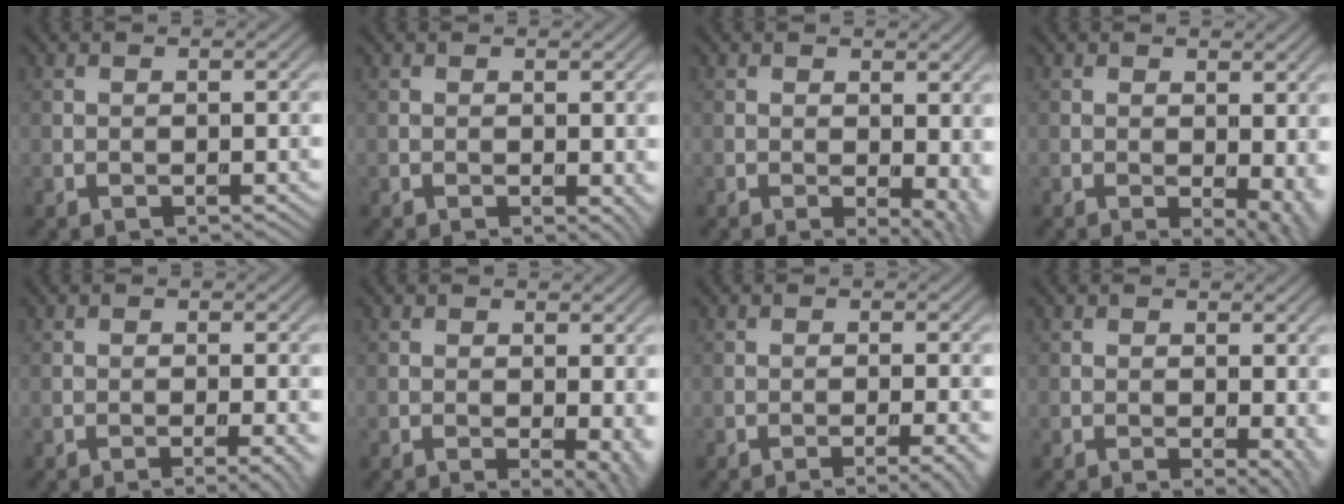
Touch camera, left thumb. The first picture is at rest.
{"total": 1.5, "force": [-0.2, 0.7, 1.3], "torque": [-0.013, -0.008, -0.001]}
{"total": 5.1, "force": [-0.2, 2.3, 4.6], "torque": [-0.058, -0.008, 0.003]}
{"total": 5.1, "force": [-0.1, 2.1, 4.6], "torque": [-0.058, -0.008, 0.004]}
{"total": 2.7, "force": [-1.1, 0.4, 2.4], "torque": [-0.029, 0.003, -0.022]}
{"total": 3.9, "force": [-0.4, 1.1, 3.7], "torque": [-0.044, -0.005, -0.004]}
{"total": 3.5, "force": [-1.7, 0.6, 3.0], "torque": [-0.034, 0.005, -0.031]}
{"total": 3.1, "force": [-0.2, 1.2, 2.8], "torque": [-0.035, -0.006, -0.004]}